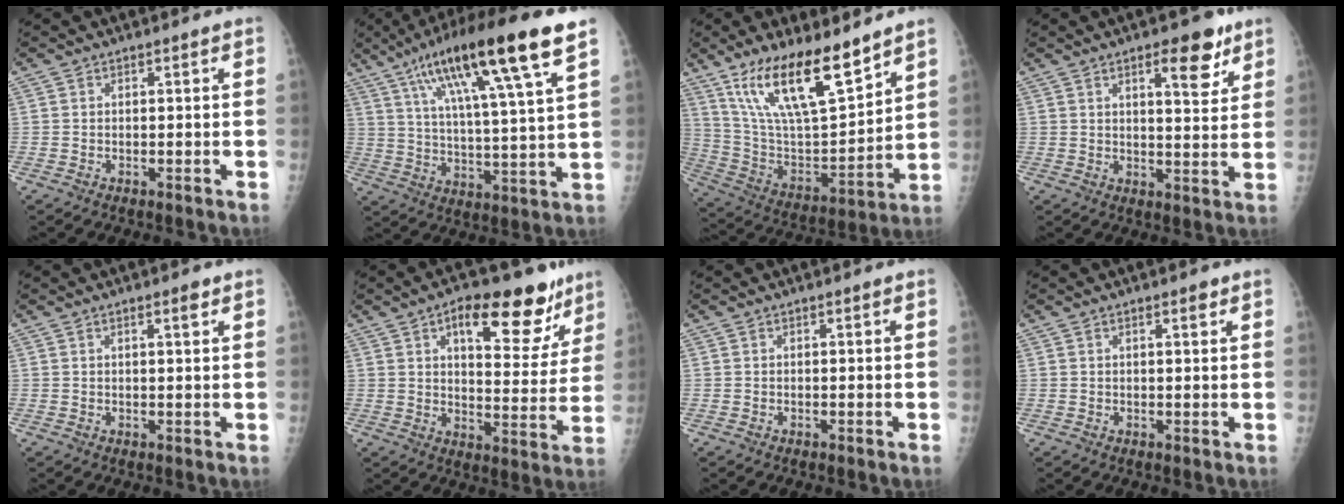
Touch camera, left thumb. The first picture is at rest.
{"total": 20.9, "force": [11.4, 2.6, 17.4], "torque": [-0.290, -0.018, 0.192]}
{"total": 20.4, "force": [13.8, 6.1, 13.8], "torque": [-0.220, -0.065, 0.262]}
{"total": 8.2, "force": [4.8, 2.8, 6.1], "torque": [-0.066, -0.026, 0.065]}
{"total": 1.8, "force": [1.0, 0.4, 1.4], "torque": [-0.019, -0.004, 0.015]}
{"total": 18.1, "force": [10.4, 7.9, 12.5], "torque": [-0.119, -0.037, 0.146]}
{"total": 0.0}
{"total": 1.6, "force": [0.9, 0.5, 1.2], "torque": [-0.013, -0.003, 0.012]}